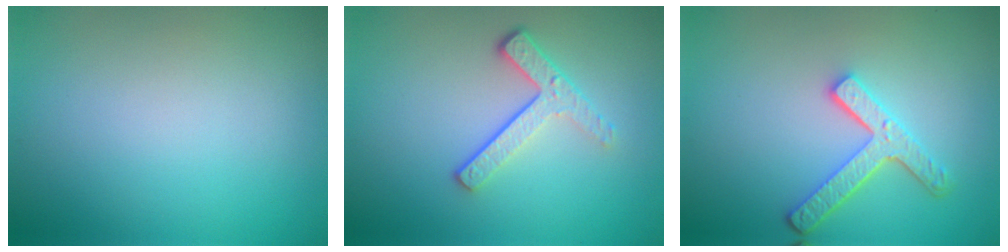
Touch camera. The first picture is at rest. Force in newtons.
{"total": 3.5, "press": 2.5, "slide": 2.4}
{"total": 3.8, "press": 3.0, "slide": 2.3}